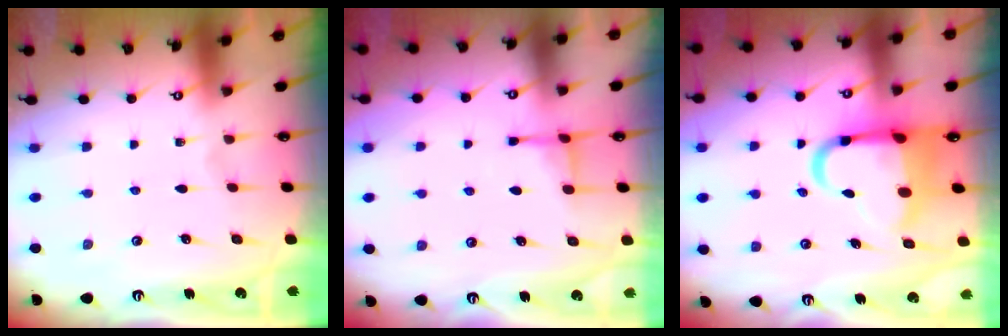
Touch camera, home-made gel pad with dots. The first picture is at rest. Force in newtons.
{"total": 3.8, "press": 3.7, "slide": 0.9}
{"total": 10.7, "press": 10.4, "slide": 2.5}